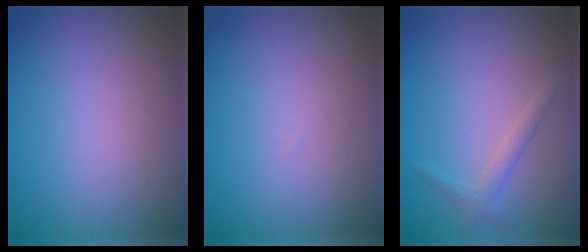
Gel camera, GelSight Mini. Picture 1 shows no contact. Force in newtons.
{"total": 0.0}
{"total": 1.5, "press": 1.4, "slide": 0.1}